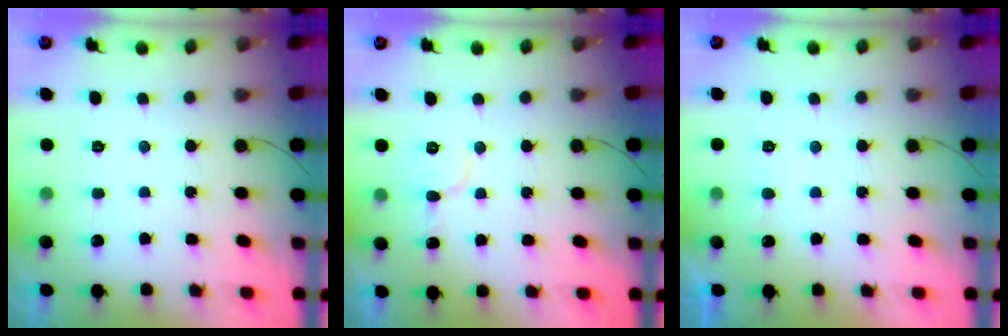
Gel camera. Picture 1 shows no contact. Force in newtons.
{"total": 5.8, "press": 5.7, "slide": 0.6}
{"total": 4.6, "press": 4.6, "slide": 0.3}